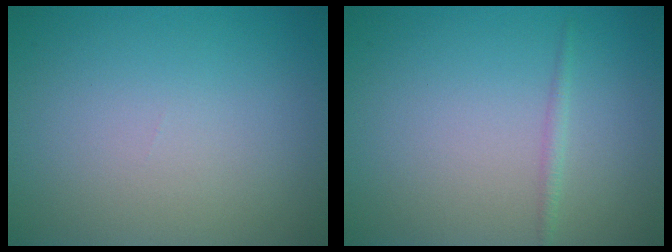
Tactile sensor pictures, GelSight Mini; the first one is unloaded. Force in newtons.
{"total": 0.8, "press": 0.8, "slide": 0.1}